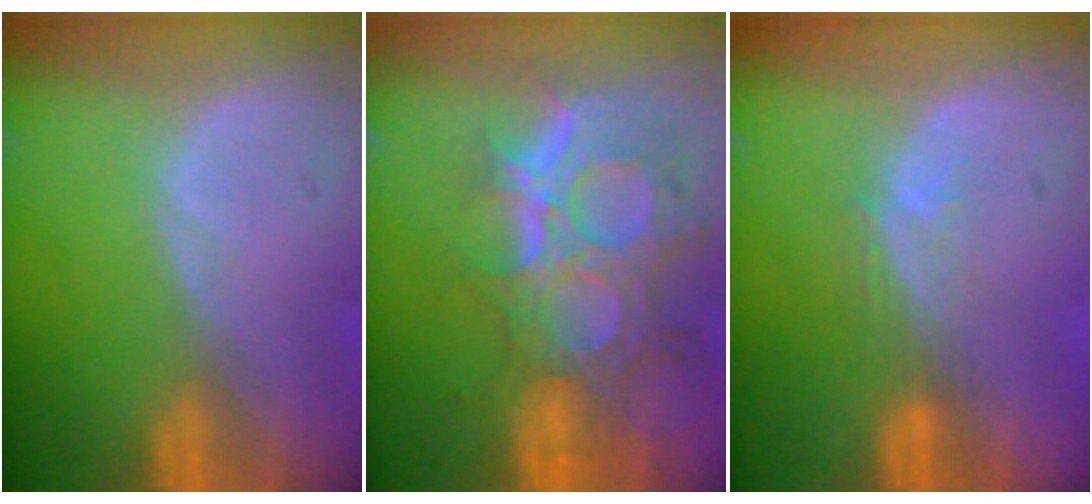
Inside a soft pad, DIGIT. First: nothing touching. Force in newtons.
{"total": 11.9, "press": 10.7, "slide": 5.3}
{"total": 2.9, "press": 2.4, "slide": 1.7}